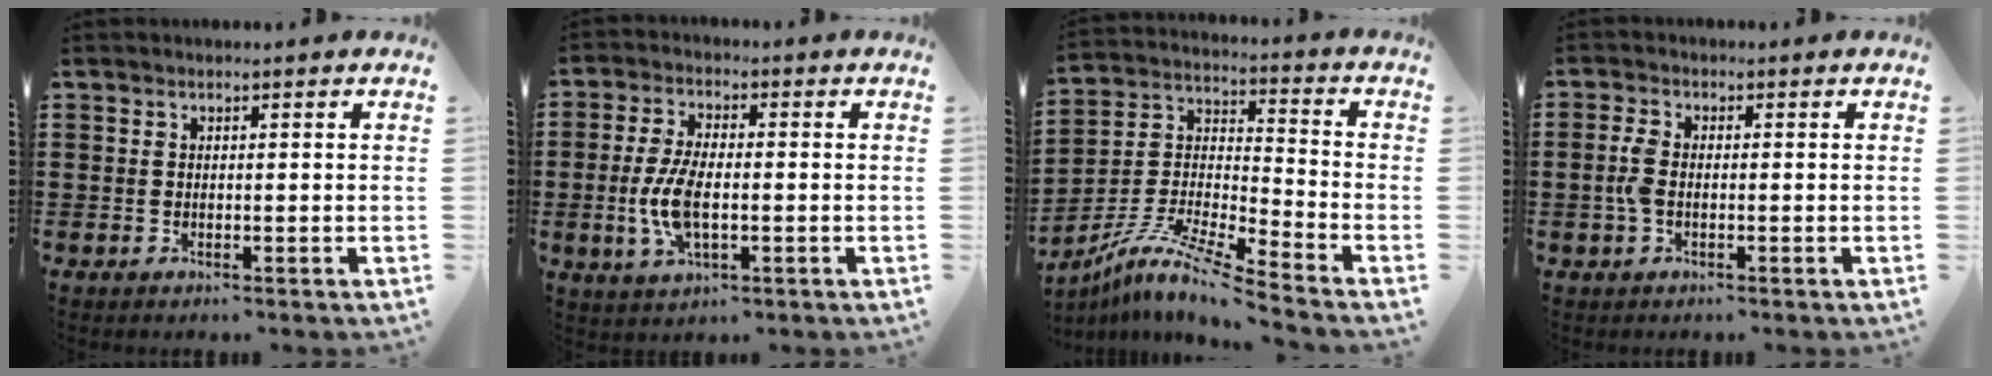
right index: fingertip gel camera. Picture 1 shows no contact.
{"total": 7.3, "force": [-1.3, 3.0, 6.6], "torque": [-0.156, -0.008, -0.032]}
{"total": 9.0, "force": [-7.9, 0.2, 4.4], "torque": [-0.097, -0.005, -0.163]}
{"total": 3.0, "force": [-0.6, 1.4, 2.6], "torque": [-0.070, -0.006, -0.018]}